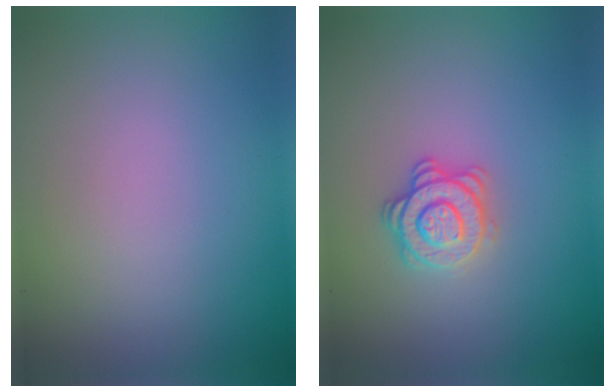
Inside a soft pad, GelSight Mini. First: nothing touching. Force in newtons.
{"total": 2.8, "press": 2.6, "slide": 1.1}